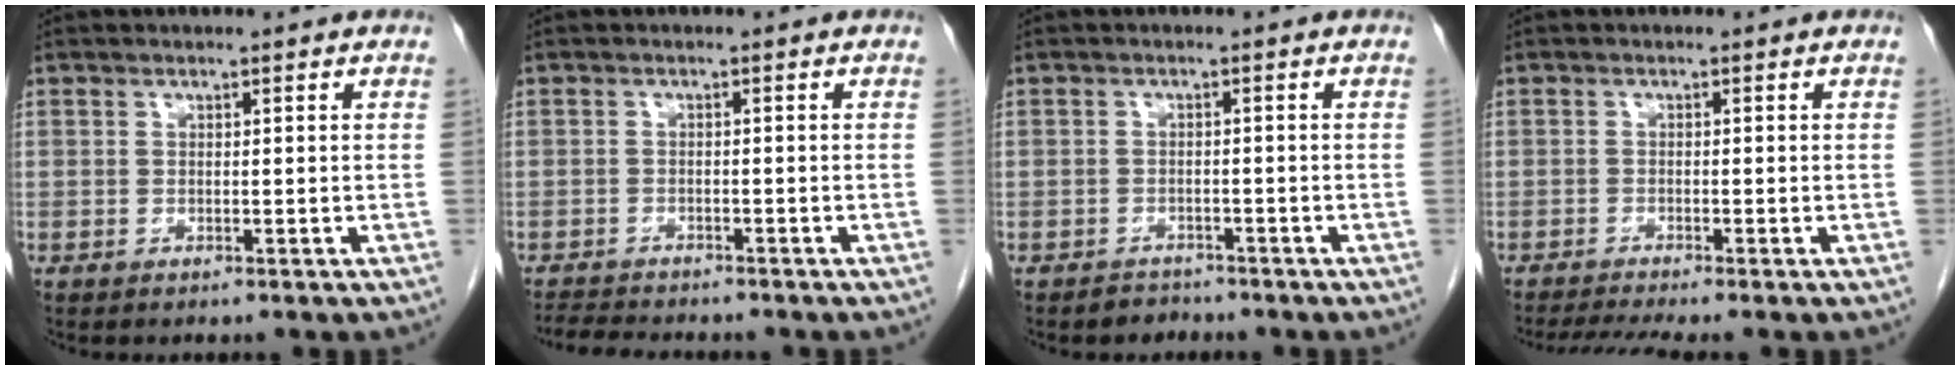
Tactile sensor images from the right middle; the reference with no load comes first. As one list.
[{"total": 5.7, "force": [-5.3, 0.8, 2.0], "torque": [-0.032, -0.011, -0.082]}, {"total": 1.9, "force": [-1.6, 1.0, -0.3], "torque": [-0.002, 0.003, -0.025]}, {"total": 4.2, "force": [-3.5, -0.7, 2.1], "torque": [-0.036, -0.013, -0.062]}]